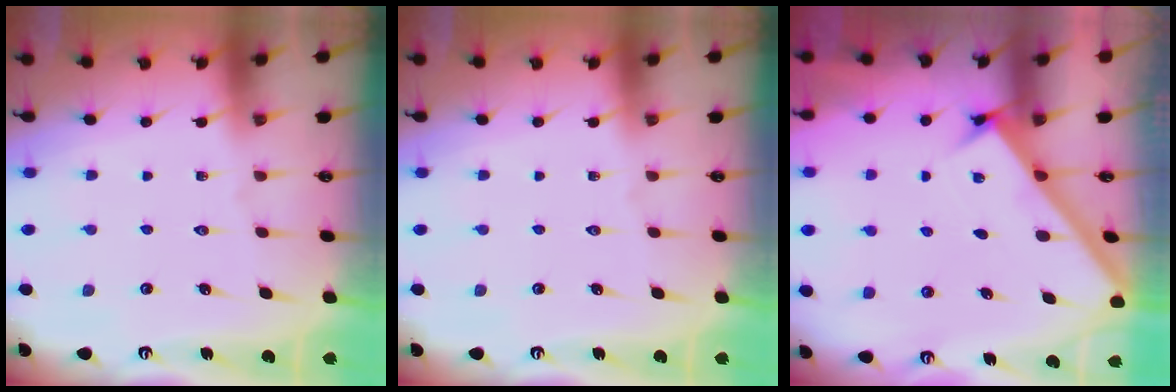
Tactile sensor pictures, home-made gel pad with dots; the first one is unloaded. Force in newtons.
{"total": 0.0}
{"total": 2.8, "press": 2.7, "slide": 0.3}